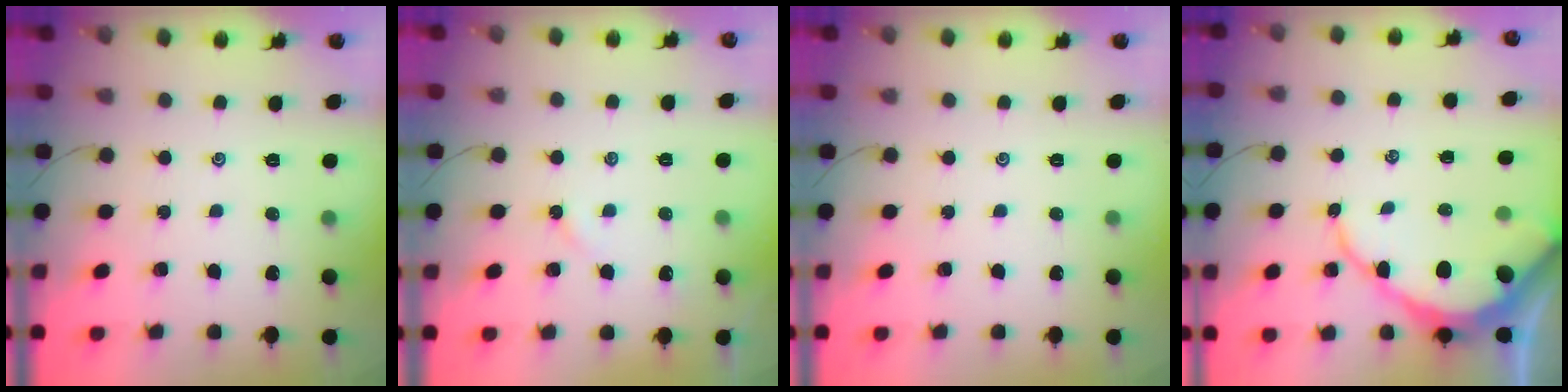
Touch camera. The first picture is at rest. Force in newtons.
{"total": 2.7, "press": 2.7, "slide": 0.5}
{"total": 0.0}
{"total": 10.2, "press": 10.1, "slide": 1.0}